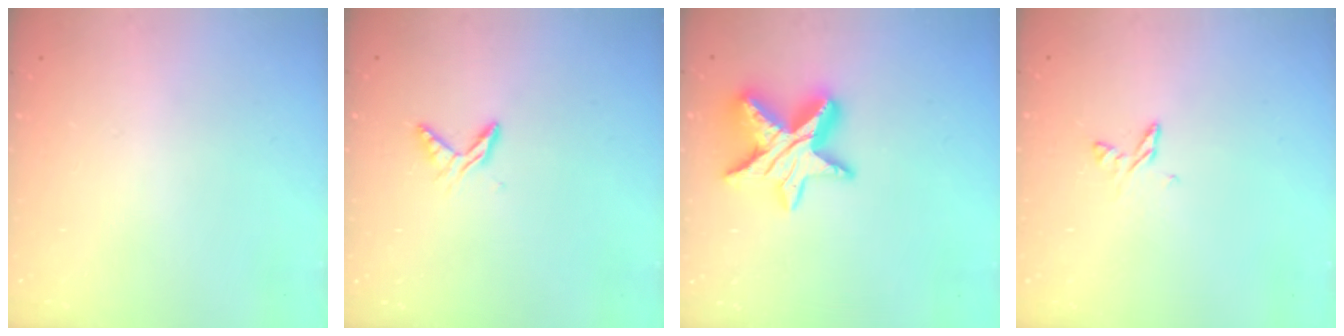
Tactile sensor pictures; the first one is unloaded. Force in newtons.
{"total": 5.7, "press": 5.6, "slide": 0.5}
{"total": 14.1, "press": 14.1, "slide": 0.9}
{"total": 5.1, "press": 5.1, "slide": 0.4}